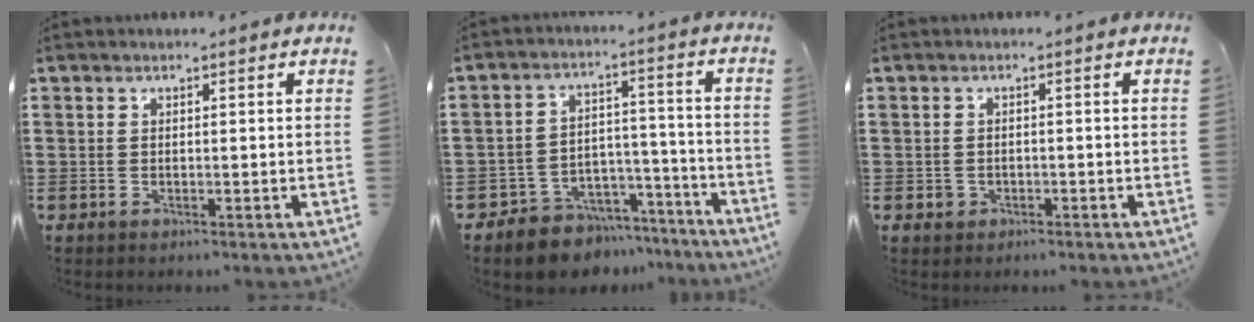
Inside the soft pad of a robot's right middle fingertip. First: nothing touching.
{"total": 6.3, "force": [-5.7, 2.6, -0.1], "torque": [0.000, 0.029, -0.113]}
{"total": 1.1, "force": [-0.6, 0.9, 0.3], "torque": [-0.008, 0.003, -0.014]}